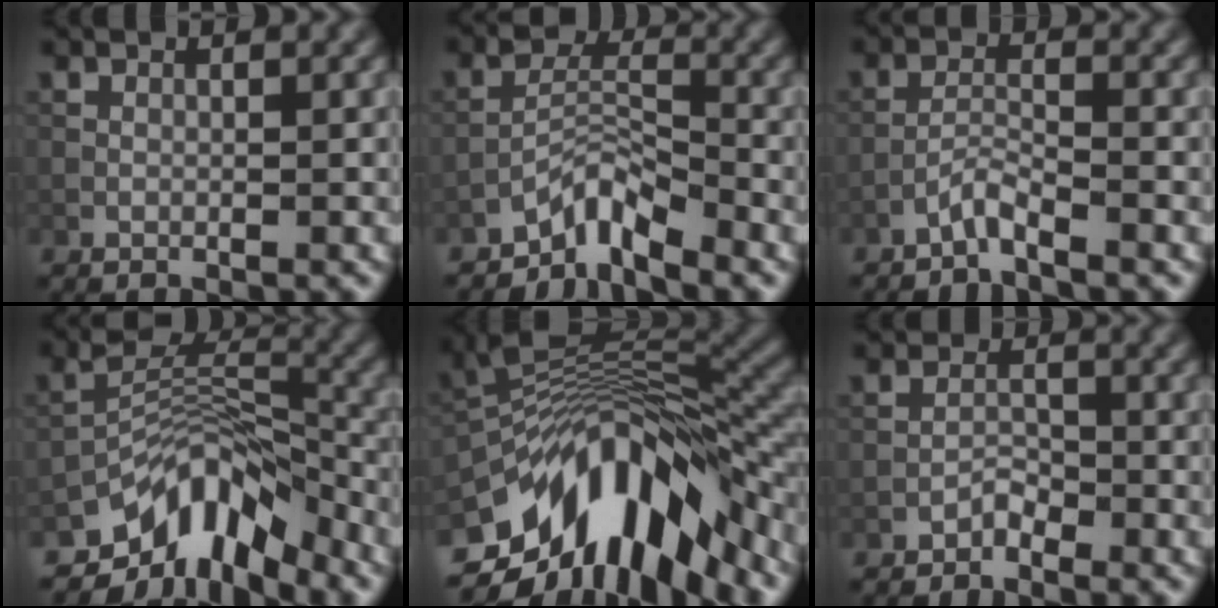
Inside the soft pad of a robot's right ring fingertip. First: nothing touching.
{"total": 3.2, "force": [-2.8, 0.9, 1.4], "torque": [-0.019, 0.015, -0.058]}
{"total": 2.0, "force": [-1.8, 0.0, 0.9], "torque": [-0.017, 0.006, -0.043]}
{"total": 8.1, "force": [-5.8, 3.7, 4.3], "torque": [-0.048, 0.000, -0.112]}
{"total": 13.8, "force": [-7.0, 6.2, 10.1], "torque": [-0.185, 0.021, -0.125]}
{"total": 1.2, "force": [-1.0, 0.5, 0.3], "torque": [-0.001, 0.007, -0.019]}